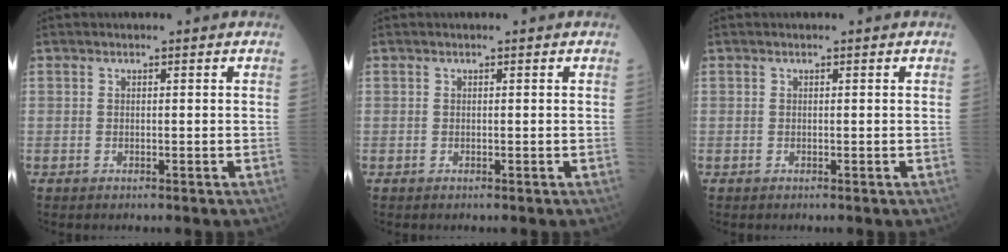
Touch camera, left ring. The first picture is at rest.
{"total": 0.0}
{"total": 0.0}